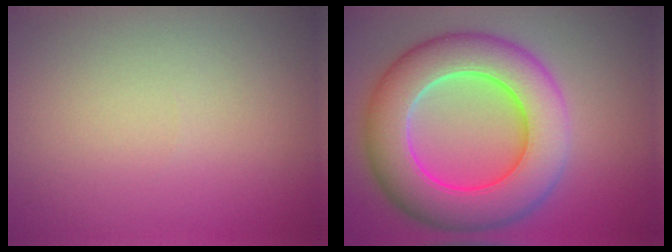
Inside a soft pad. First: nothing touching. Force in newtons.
{"total": 10.5, "press": 10.5, "slide": 0.4}